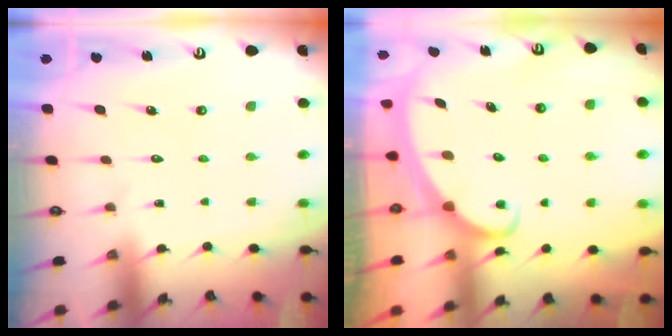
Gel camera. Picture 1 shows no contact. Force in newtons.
{"total": 2.7, "press": 2.7, "slide": 0.4}